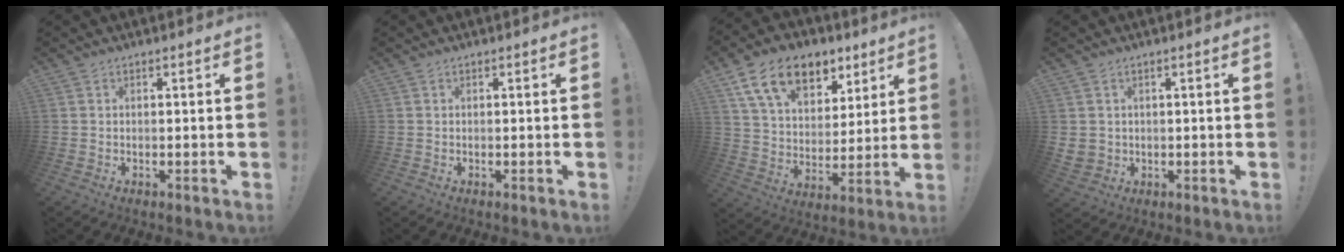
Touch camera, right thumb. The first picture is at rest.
{"total": 0.0}
{"total": 17.5, "force": [10.1, 10.7, 9.4], "torque": [-0.155, -0.050, 0.185]}
{"total": 3.2, "force": [1.1, 2.9, 0.6], "torque": [-0.008, -0.003, 0.022]}